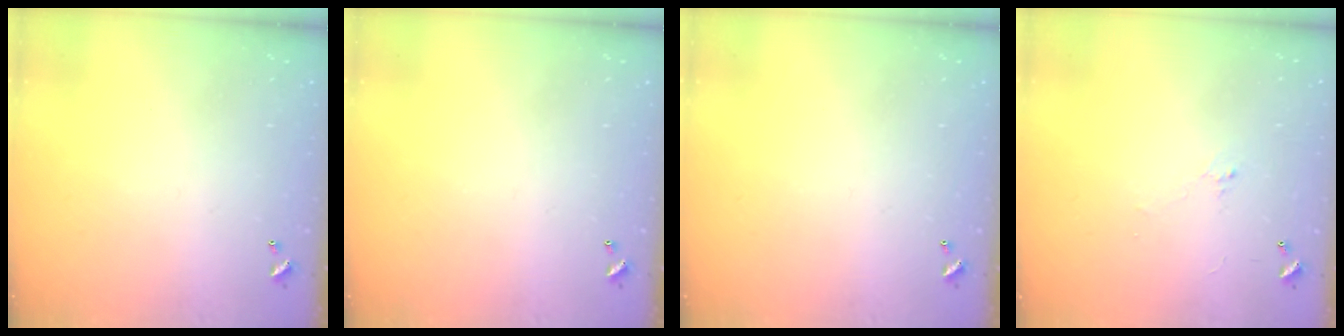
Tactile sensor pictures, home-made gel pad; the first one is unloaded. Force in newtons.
{"total": 0.0}
{"total": 0.0}
{"total": 0.6, "press": 0.3, "slide": 0.5}